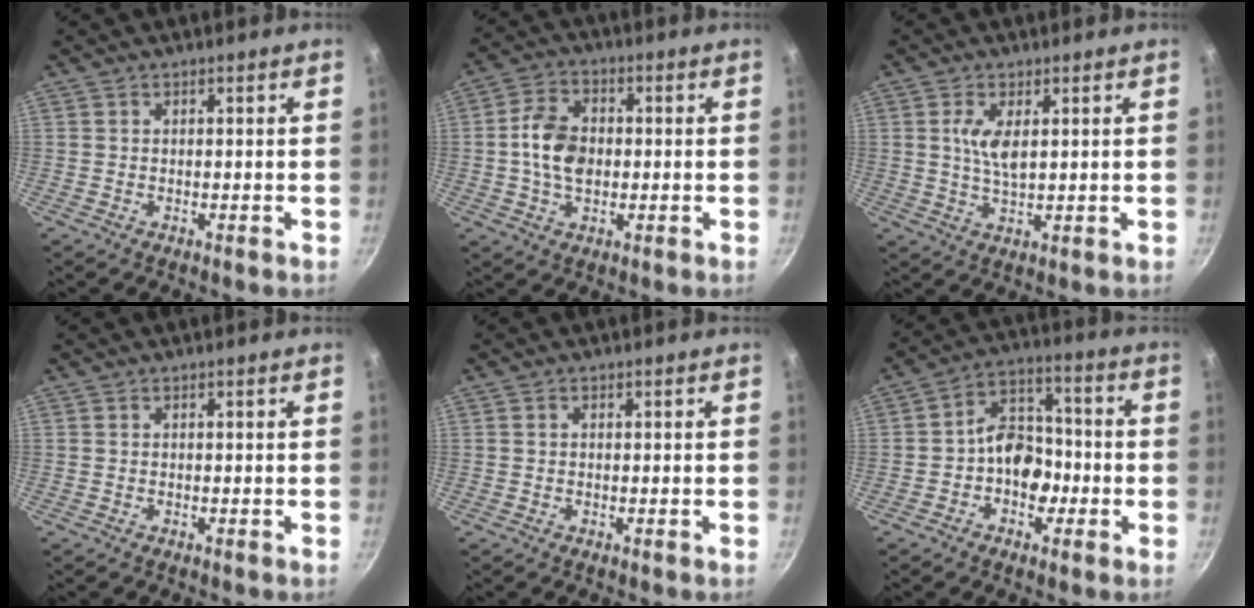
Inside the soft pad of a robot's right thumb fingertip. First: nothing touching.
{"total": 9.1, "force": [-0.2, 6.3, 6.6], "torque": [-0.108, 0.016, -0.011]}
{"total": 5.3, "force": [1.4, 2.2, 4.6], "torque": [-0.088, -0.006, 0.028]}
{"total": 0.0}
{"total": 0.6, "force": [0.1, 0.5, 0.3], "torque": [-0.004, 0.004, 0.001]}
{"total": 10.2, "force": [-2.1, 7.5, 6.6], "torque": [-0.055, 0.042, -0.048]}